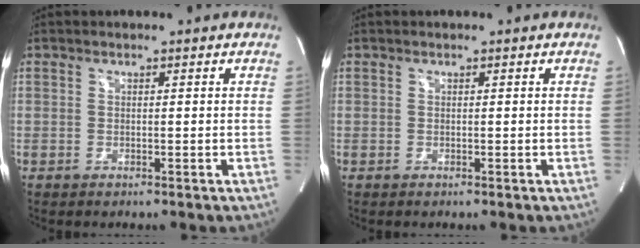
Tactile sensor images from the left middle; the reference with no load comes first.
{"total": 1.4, "force": [0.0, 0.5, -1.3], "torque": [0.014, 0.003, -0.001]}